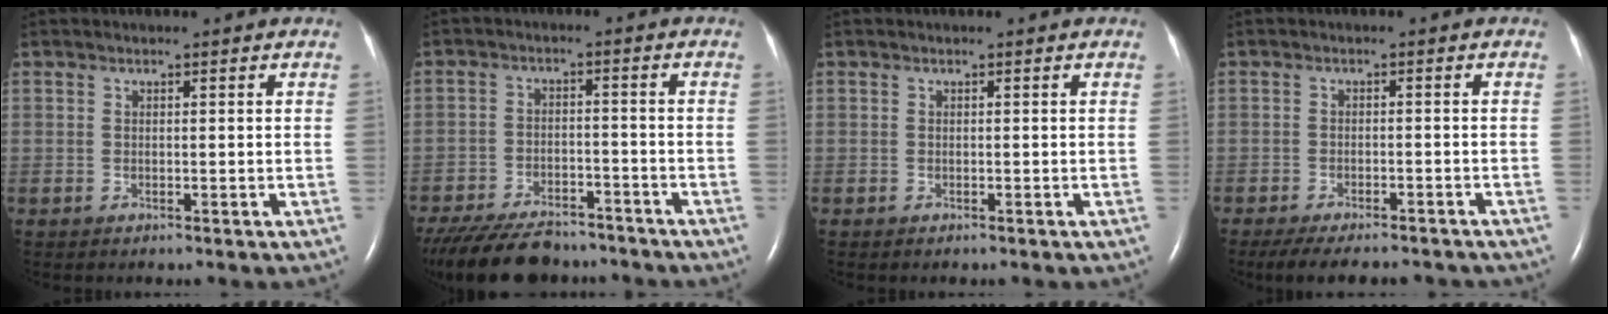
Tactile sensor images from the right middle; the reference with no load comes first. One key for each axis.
{"total": 15.8, "fx": -13.3, "fy": 5.3, "fz": 6.6, "tx": -0.153, "ty": -0.020, "tz": -0.202}
{"total": 0.0}
{"total": 14.4, "fx": -12.6, "fy": 3.3, "fz": 6.3, "tx": -0.128, "ty": -0.018, "tz": -0.169}